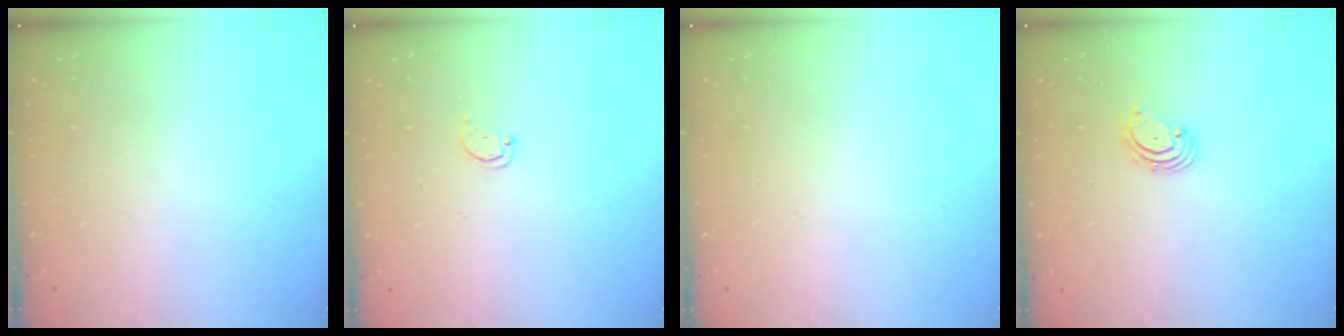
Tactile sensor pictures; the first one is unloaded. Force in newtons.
{"total": 1.7, "press": 1.7, "slide": 0.2}
{"total": 0.0}
{"total": 2.2, "press": 2.1, "slide": 0.7}